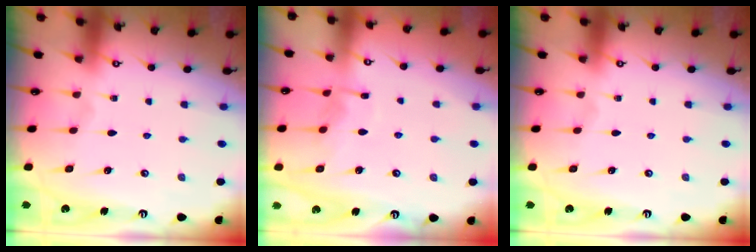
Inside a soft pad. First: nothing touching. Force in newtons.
{"total": 5.3, "press": 5.3, "slide": 0.5}
{"total": 0.0}